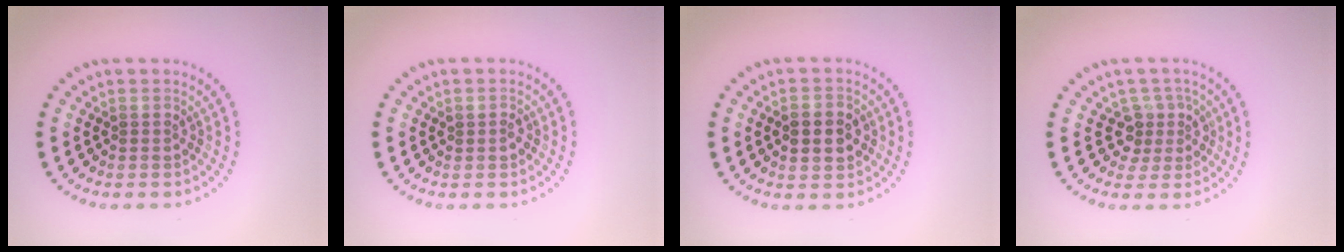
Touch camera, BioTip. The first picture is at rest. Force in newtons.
{"total": 0.8, "press": 0.7, "slide": 0.2}
{"total": 3.9, "press": 3.9, "slide": 0.0}
{"total": 2.6, "press": 1.9, "slide": 1.7}